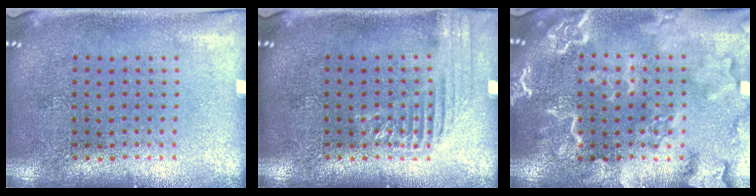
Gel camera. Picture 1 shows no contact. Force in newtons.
{"total": 1.7, "press": 1.6, "slide": 0.2}
{"total": 3.3, "press": 3.3, "slide": 0.4}